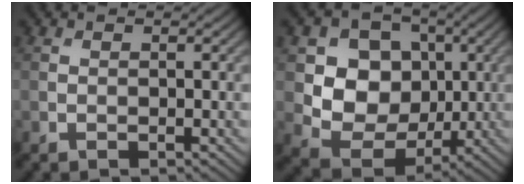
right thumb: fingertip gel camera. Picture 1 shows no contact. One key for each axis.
{"total": 9.7, "fx": 1.2, "fy": 8.3, "fz": 5.0, "tx": -0.109, "ty": -0.015, "tz": 0.011}